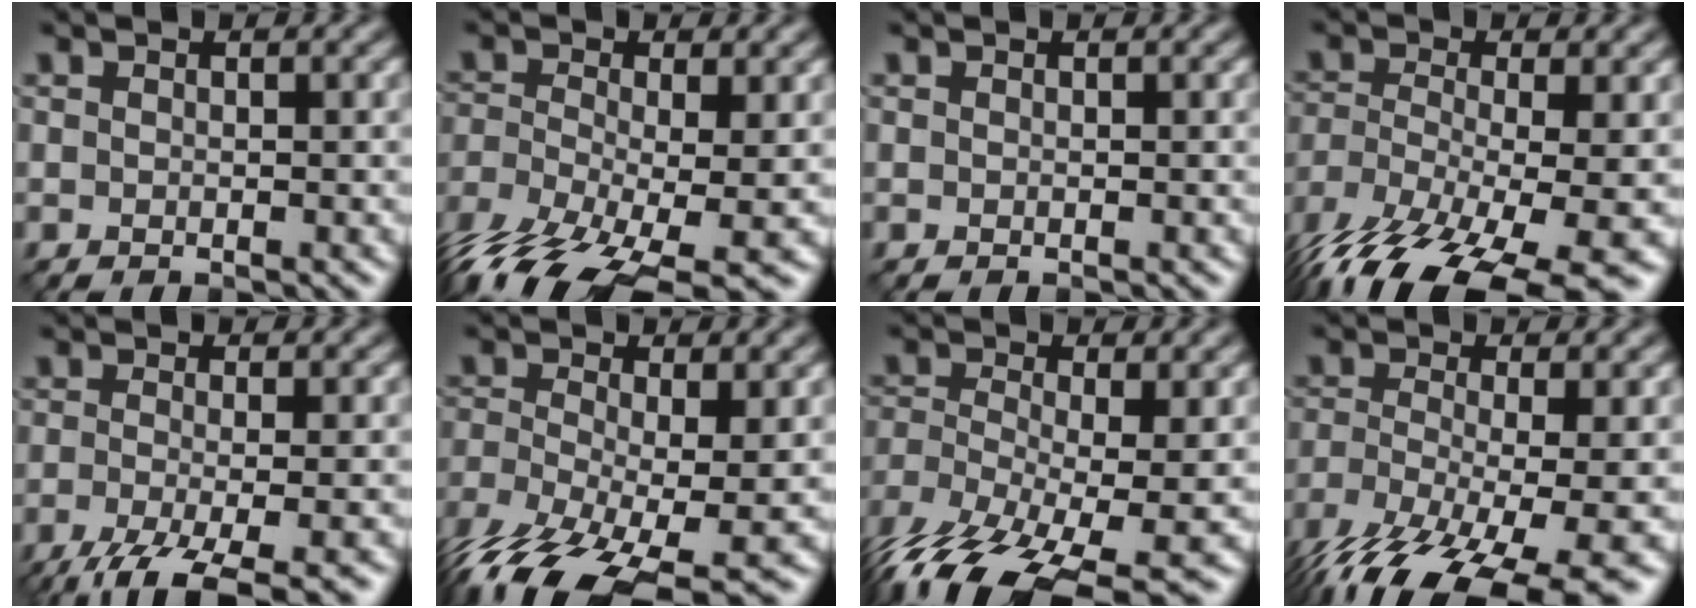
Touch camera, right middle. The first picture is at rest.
{"total": 10.1, "force": [-6.7, 3.0, 6.9], "torque": [-0.145, -0.023, -0.116]}
{"total": 0.0}
{"total": 13.5, "force": [-8.8, 4.3, 9.3], "torque": [-0.199, -0.024, -0.130]}
{"total": 6.8, "force": [-4.2, 1.8, 5.0], "torque": [-0.083, -0.015, -0.078]}
{"total": 9.8, "force": [-5.9, 3.0, 7.3], "torque": [-0.149, -0.028, -0.107]}
{"total": 11.0, "force": [-6.9, 3.4, 7.8], "torque": [-0.164, -0.025, -0.115]}
{"total": 12.4, "force": [-8.1, 3.3, 8.8], "torque": [-0.176, -0.021, -0.127]}